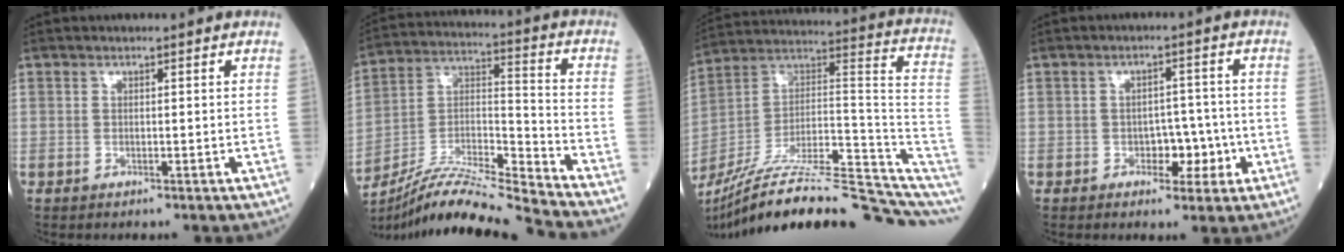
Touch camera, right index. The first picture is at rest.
{"total": 16.8, "force": [-15.8, -1.9, 5.4], "torque": [-0.096, 0.017, -0.285]}
{"total": 27.5, "force": [-21.8, 3.5, 16.4], "torque": [-0.194, 0.027, -0.337]}
{"total": 4.6, "force": [-1.3, 2.9, 3.4], "torque": [-0.037, 0.013, -0.016]}